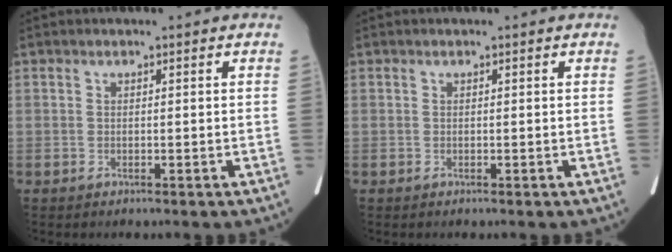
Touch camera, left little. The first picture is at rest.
{"total": 0.0}